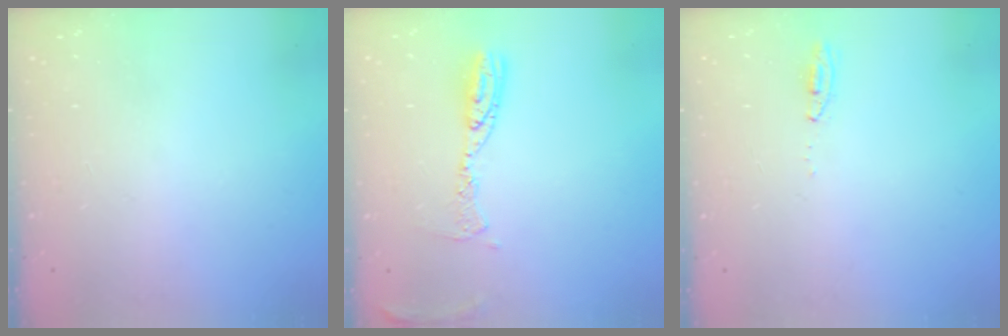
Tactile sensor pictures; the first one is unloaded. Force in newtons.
{"total": 9.5, "press": 9.4, "slide": 0.9}
{"total": 3.4, "press": 2.9, "slide": 1.7}